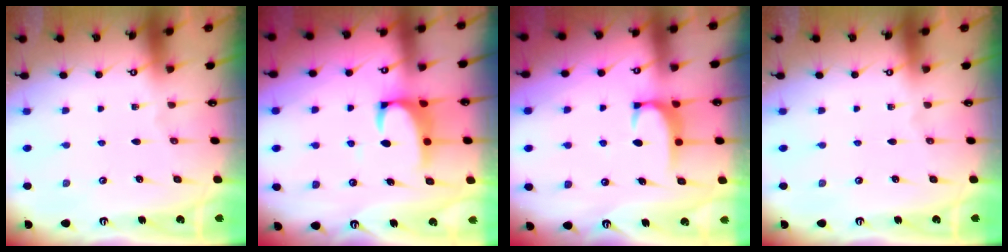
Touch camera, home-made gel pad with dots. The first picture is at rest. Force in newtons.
{"total": 2.2, "press": 2.0, "slide": 0.9}
{"total": 1.9, "press": 1.9, "slide": 0.5}
{"total": 0.0}